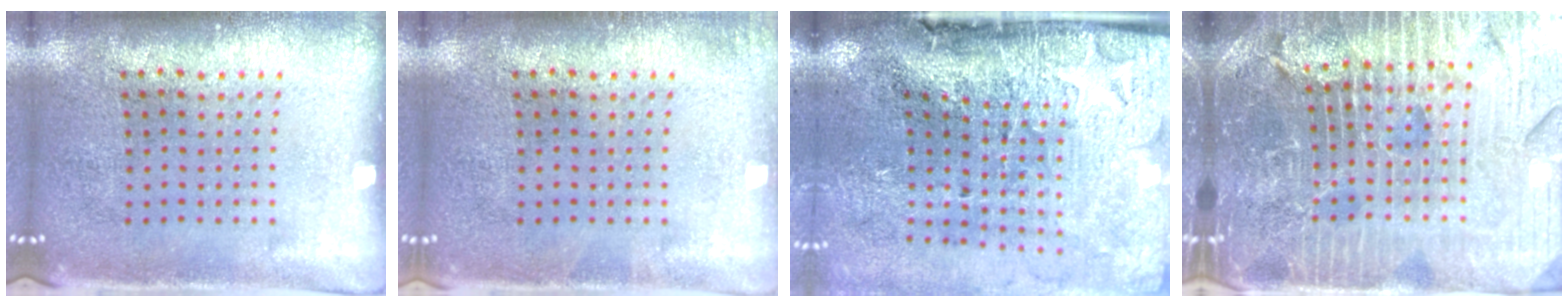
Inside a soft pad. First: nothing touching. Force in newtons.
{"total": 0.7, "press": 0.7, "slide": 0.1}
{"total": 4.9, "press": 3.8, "slide": 3.1}
{"total": 5.8, "press": 5.1, "slide": 2.6}